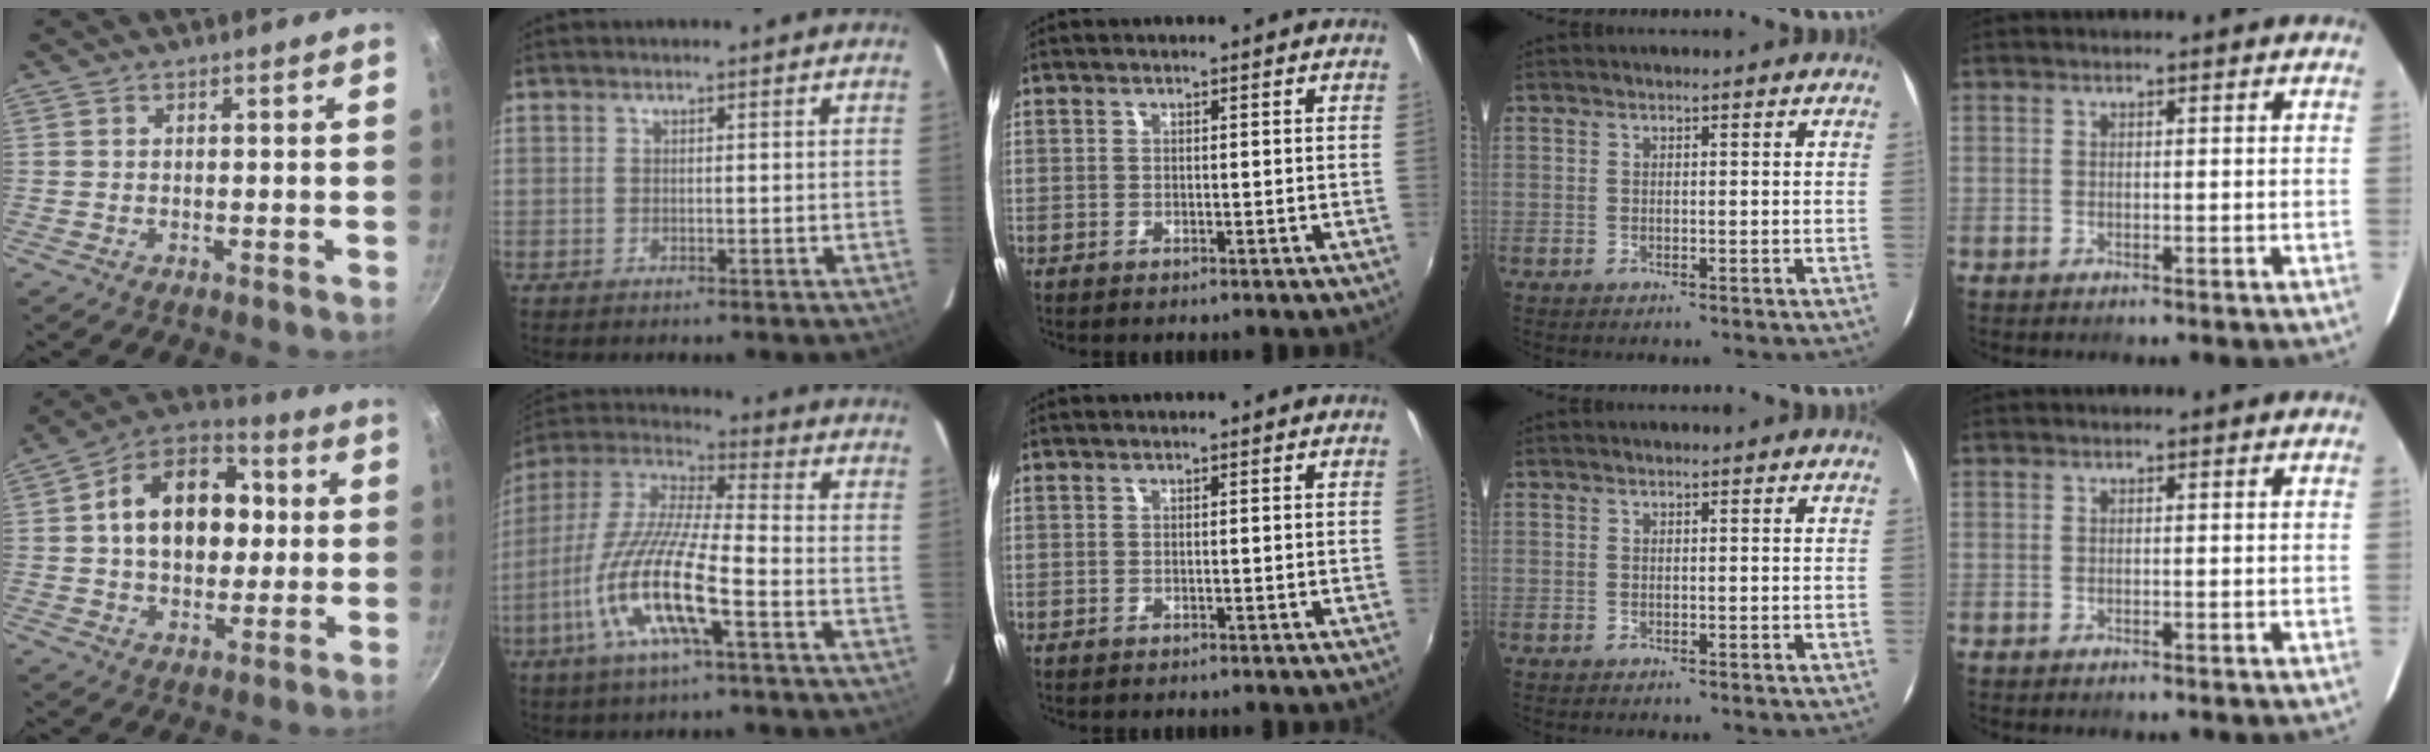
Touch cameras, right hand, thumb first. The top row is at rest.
{"thumb": {"total": 17.9, "force": [1.9, 12.7, 12.5], "torque": [-0.160, 0.027, 0.015]}, "index": {"total": 16.4, "force": [-6.6, 2.8, 14.7], "torque": [-0.300, -0.017, -0.135]}}